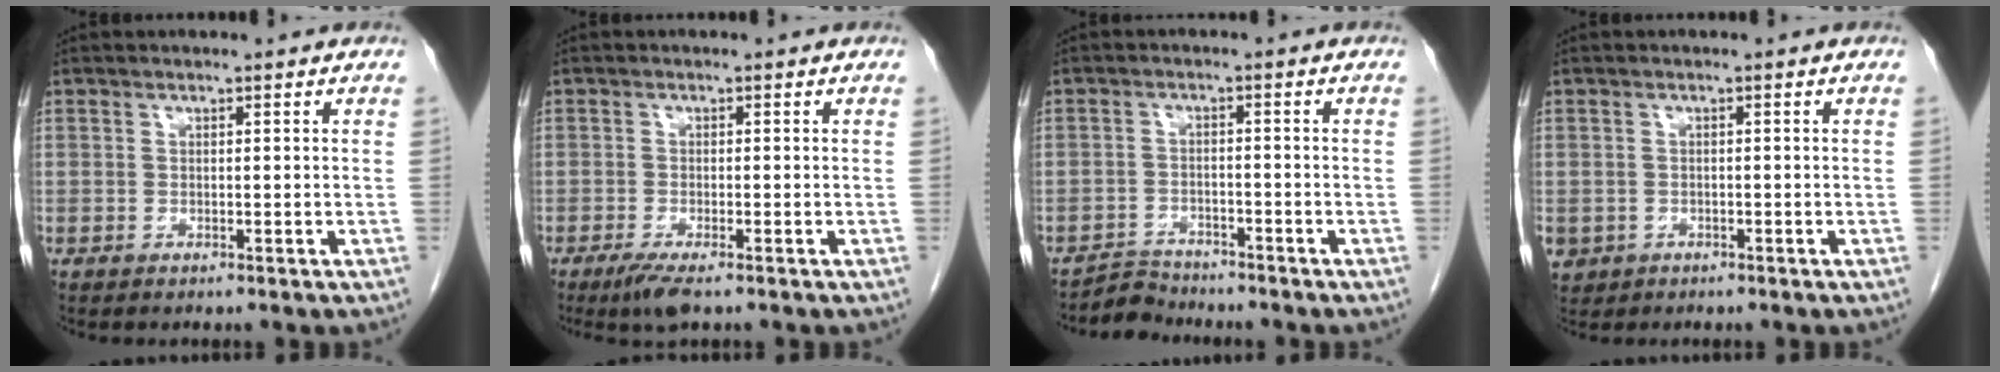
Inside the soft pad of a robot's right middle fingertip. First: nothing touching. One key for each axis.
{"total": 3.6, "fx": -2.5, "fy": 0.5, "fz": 2.6, "tx": -0.051, "ty": -0.011, "tz": -0.044}
{"total": 3.4, "fx": -3.2, "fy": 0.5, "fz": -1.0, "tx": 0.019, "ty": -0.008, "tz": -0.057}
{"total": 3.4, "fx": -1.7, "fy": 2.8, "fz": 0.6, "tx": -0.013, "ty": 0.001, "tz": -0.028}